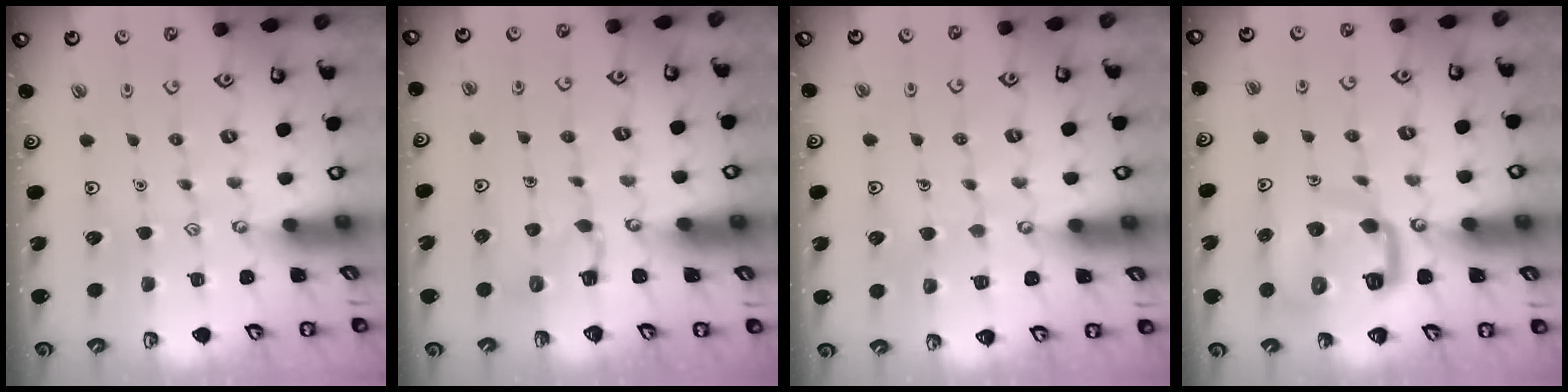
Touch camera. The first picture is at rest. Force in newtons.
{"total": 3.0, "press": 3.0, "slide": 0.6}
{"total": 6.2, "press": 6.2, "slide": 0.6}
{"total": 12.5, "press": 12.4, "slide": 1.5}